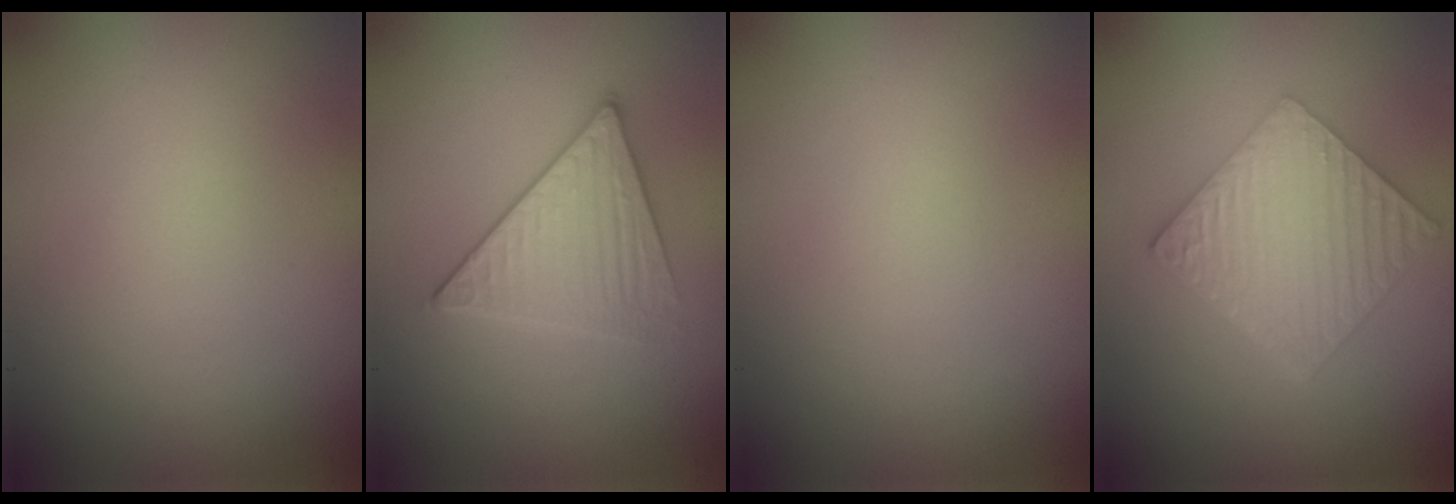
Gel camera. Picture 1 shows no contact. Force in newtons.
{"total": 3.4, "press": 3.2, "slide": 1.1}
{"total": 0.0}
{"total": 7.0, "press": 4.6, "slide": 5.2}